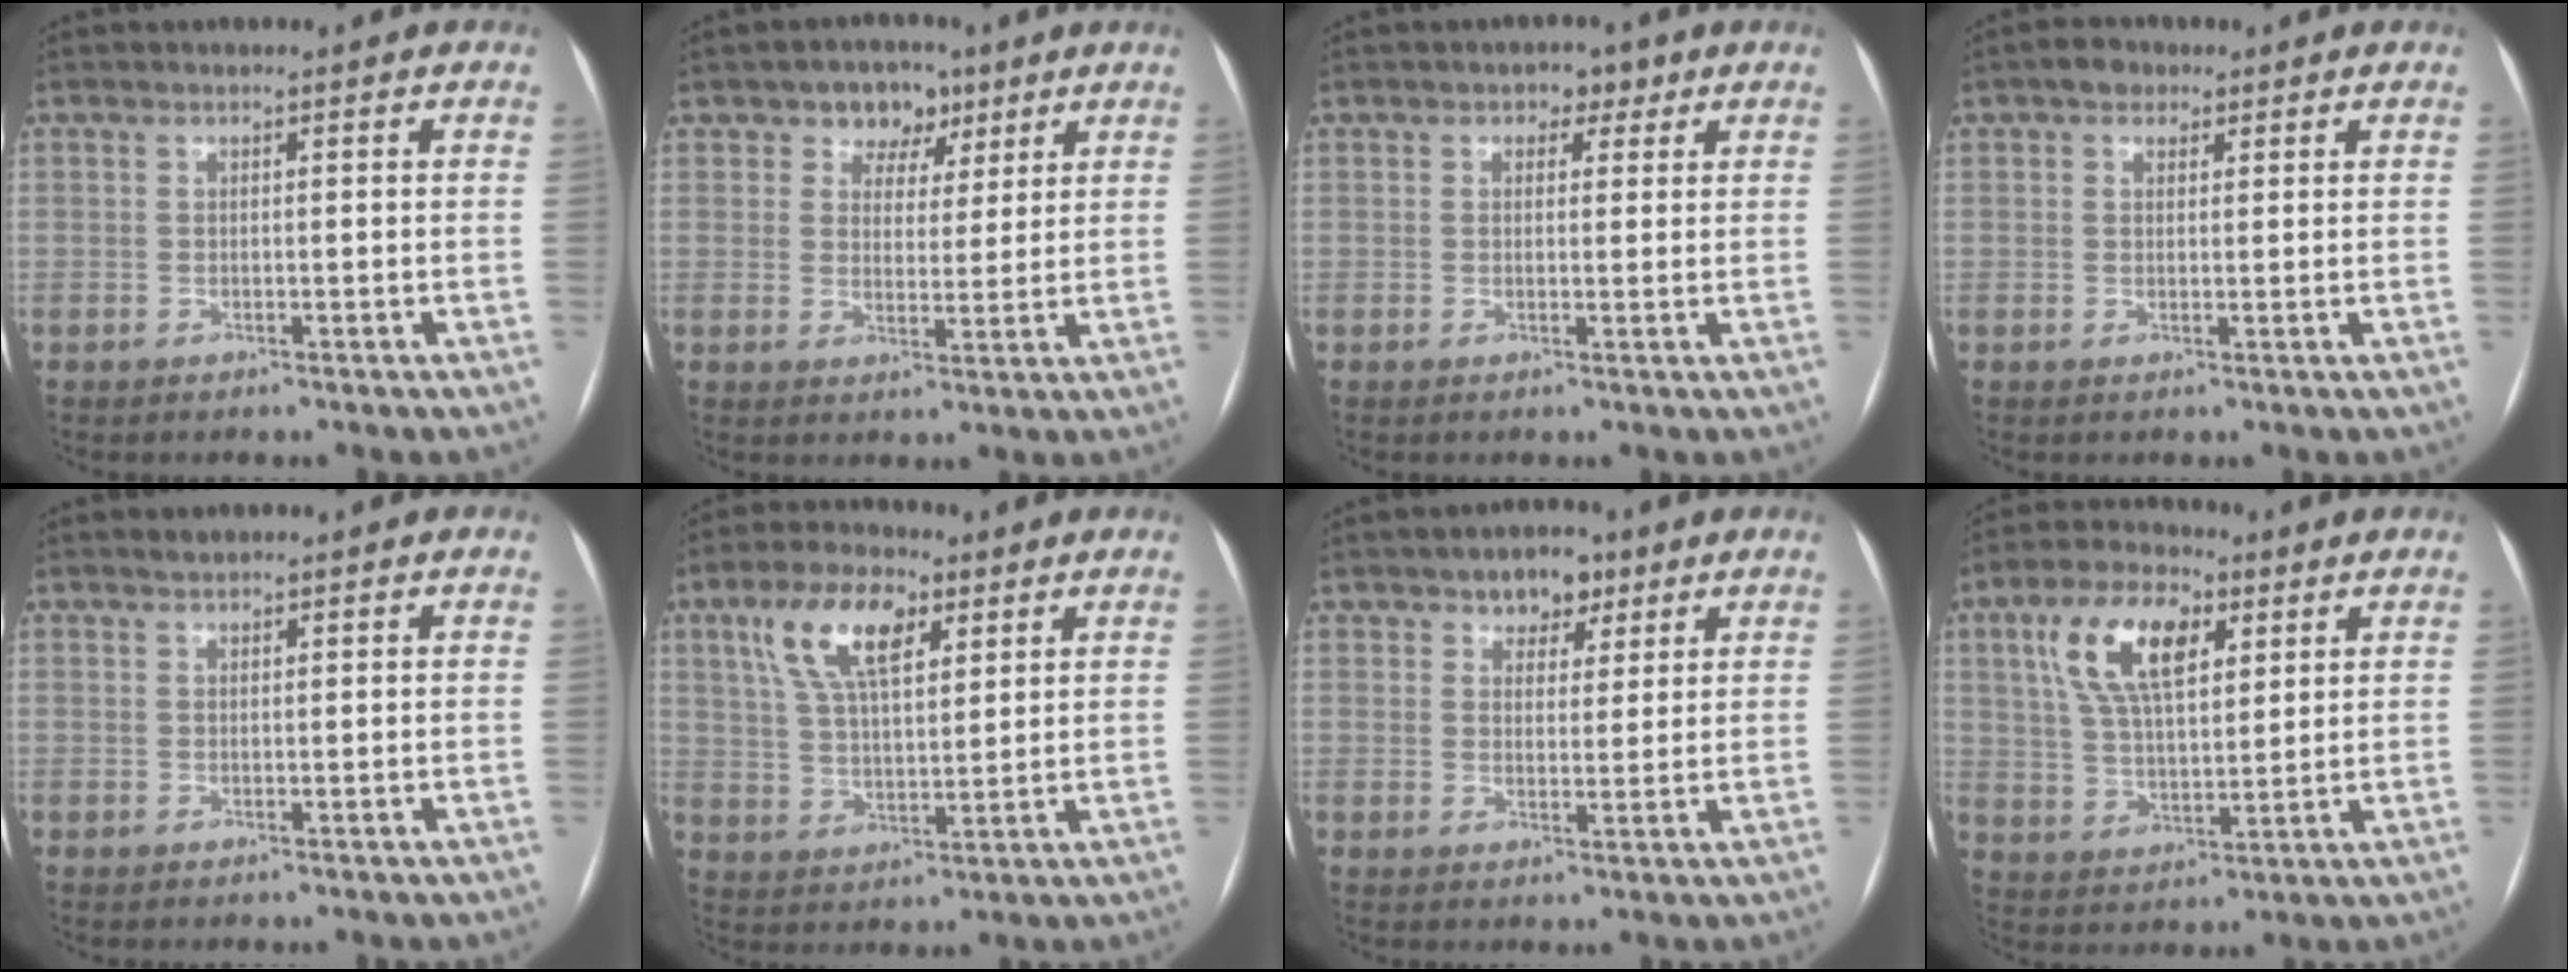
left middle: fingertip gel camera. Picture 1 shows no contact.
{"total": 5.6, "force": [3.3, 4.2, 1.7], "torque": [-0.016, 0.013, 0.050]}
{"total": 2.7, "force": [1.5, 1.8, 1.4], "torque": [-0.015, 0.010, 0.017]}
{"total": 2.6, "force": [1.5, 1.8, 1.1], "torque": [-0.018, 0.009, 0.021]}
{"total": 0.8, "force": [0.7, 0.2, 0.2], "torque": [-0.010, 0.006, 0.016]}
{"total": 10.9, "force": [5.3, 4.5, 8.4], "torque": [-0.169, 0.021, 0.101]}
{"total": 5.1, "force": [3.3, 3.1, 2.4], "torque": [-0.023, 0.008, 0.049]}
{"total": 12.3, "force": [5.2, 5.4, 9.7], "torque": [-0.192, 0.025, 0.097]}